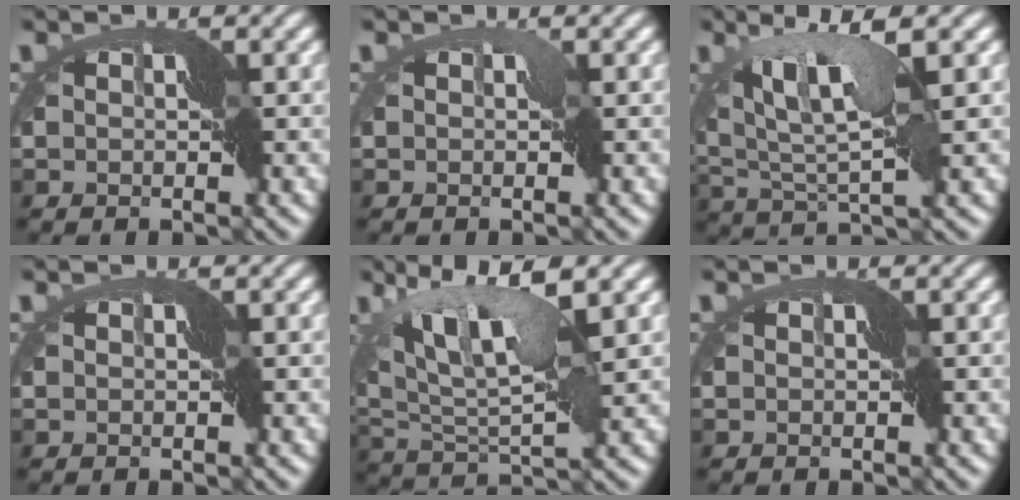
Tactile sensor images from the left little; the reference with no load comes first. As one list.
[{"total": 0.9, "force": [-0.1, 0.6, 0.7], "torque": [-0.010, 0.001, -0.003]}, {"total": 6.5, "force": [3.0, 1.0, 5.7], "torque": [-0.128, 0.006, 0.046]}, {"total": 0.0}, {"total": 7.5, "force": [4.2, 1.6, 6.1], "torque": [-0.141, 0.004, 0.070]}, {"total": 0.0}]